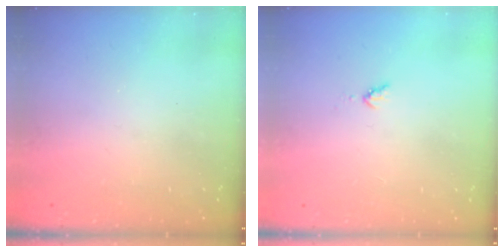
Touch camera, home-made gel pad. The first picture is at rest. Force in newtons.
{"total": 2.8, "press": 2.8, "slide": 0.4}